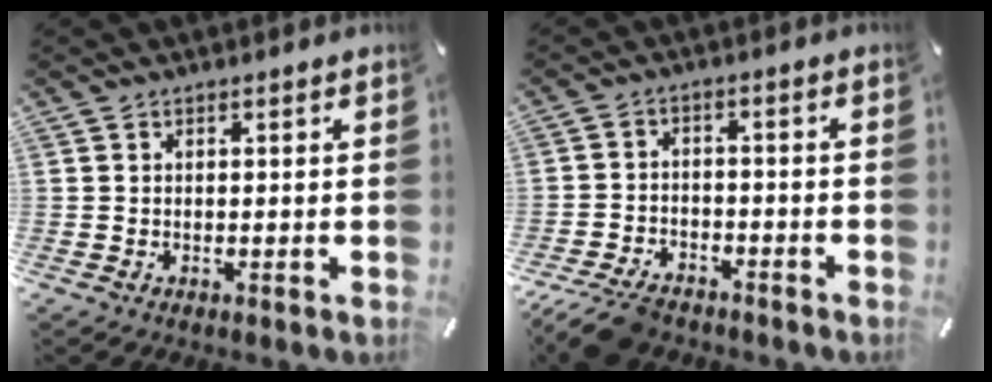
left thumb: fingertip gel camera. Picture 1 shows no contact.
{"total": 7.1, "force": [-5.9, 3.0, 2.6], "torque": [-0.053, 0.025, -0.112]}